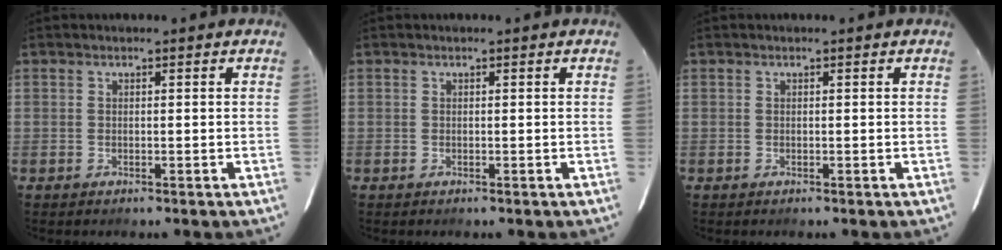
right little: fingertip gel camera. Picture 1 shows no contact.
{"total": 0.0}
{"total": 0.0}